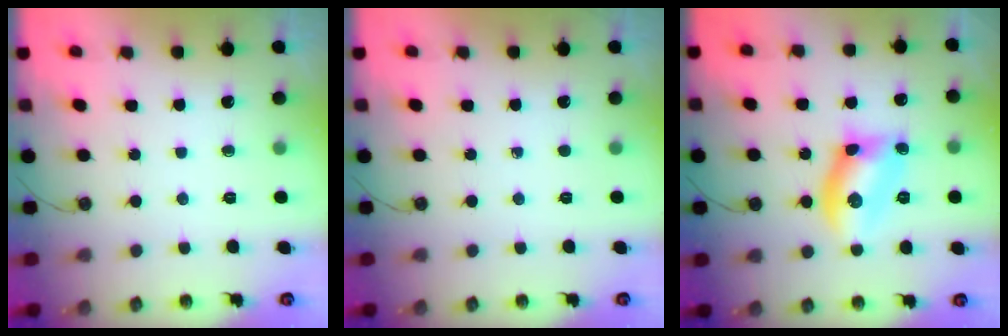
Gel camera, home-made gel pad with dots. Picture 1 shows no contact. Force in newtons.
{"total": 0.0}
{"total": 10.4, "press": 10.3, "slide": 0.7}